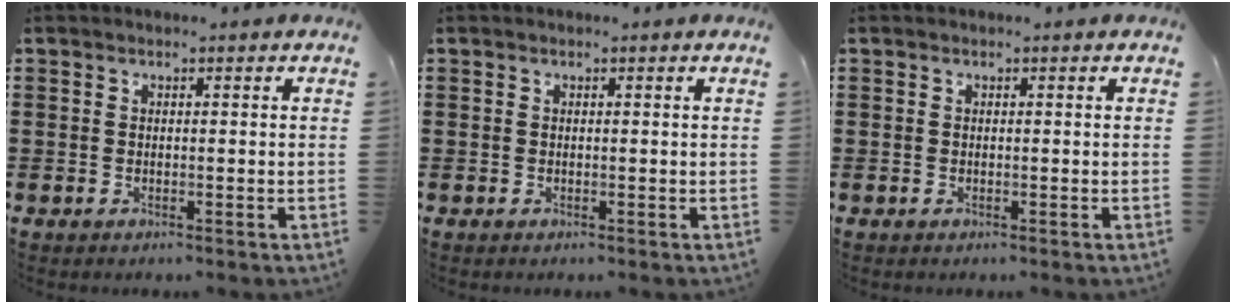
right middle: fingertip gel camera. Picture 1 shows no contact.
{"total": 0.0}
{"total": 0.0}